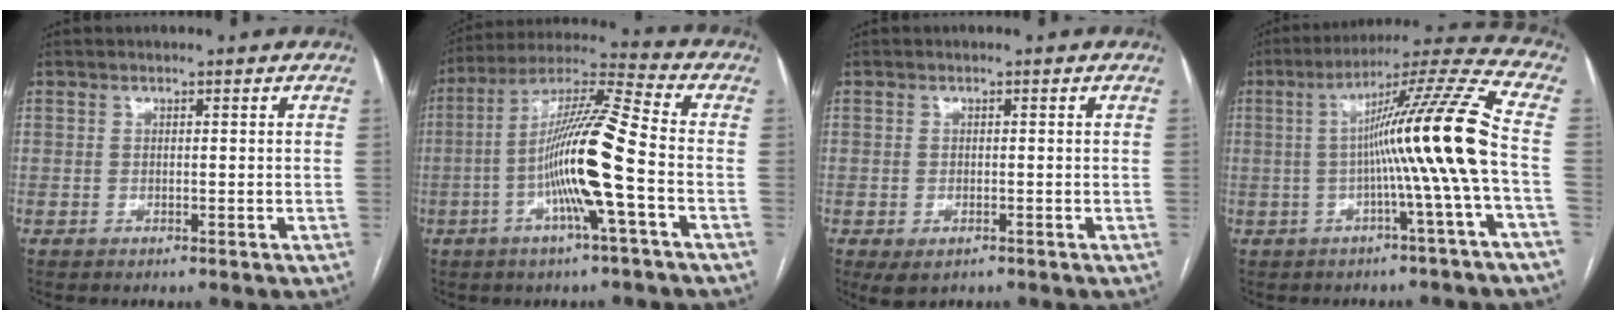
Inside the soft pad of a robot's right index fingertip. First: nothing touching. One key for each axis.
{"total": 14.1, "fx": -3.5, "fy": -0.2, "fz": 13.7, "tx": -0.257, "ty": 0.009, "tz": -0.073}
{"total": 2.6, "fx": -1.2, "fy": 1.4, "fz": 1.8, "tx": -0.035, "ty": -0.005, "tz": -0.009}
{"total": 14.5, "fx": -1.5, "fy": -2.8, "fz": 14.1, "tx": -0.211, "ty": 0.014, "tz": -0.029}